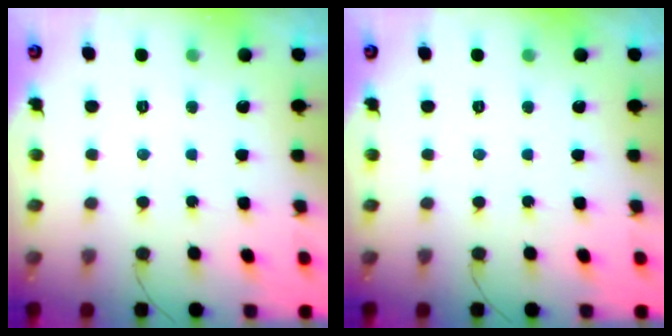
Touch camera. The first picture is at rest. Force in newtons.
{"total": 0.0}